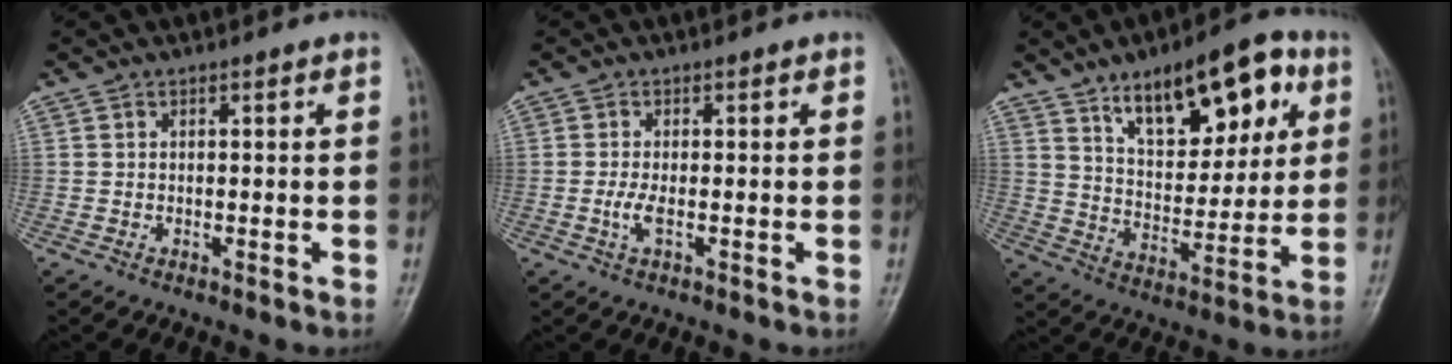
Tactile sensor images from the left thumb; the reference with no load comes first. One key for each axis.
{"total": 2.6, "fx": -0.6, "fy": 0.8, "fz": 2.5, "tx": -0.061, "ty": 0.002, "tz": -0.012}
{"total": 19.1, "fx": 9.3, "fy": 8.9, "fz": 14.1, "tx": -0.157, "ty": -0.029, "tz": 0.148}